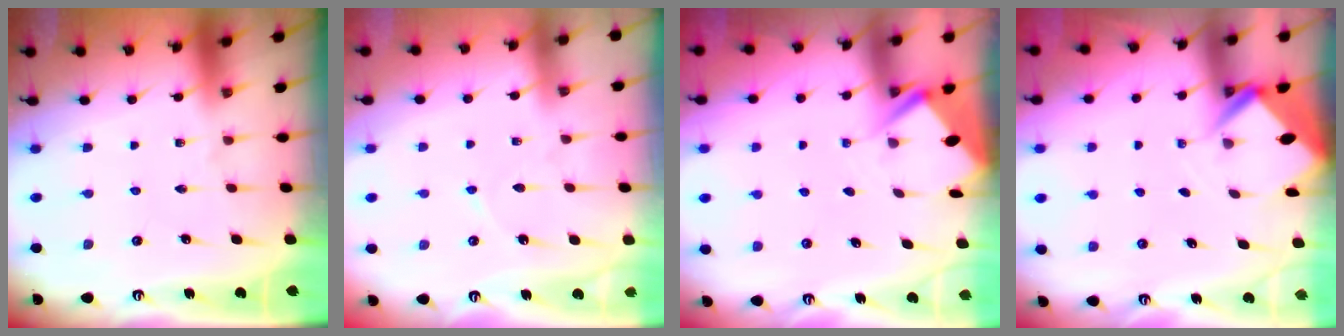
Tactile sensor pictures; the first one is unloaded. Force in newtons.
{"total": 3.2, "press": 3.1, "slide": 0.4}
{"total": 3.0, "press": 2.9, "slide": 0.4}
{"total": 2.7, "press": 2.7, "slide": 0.1}